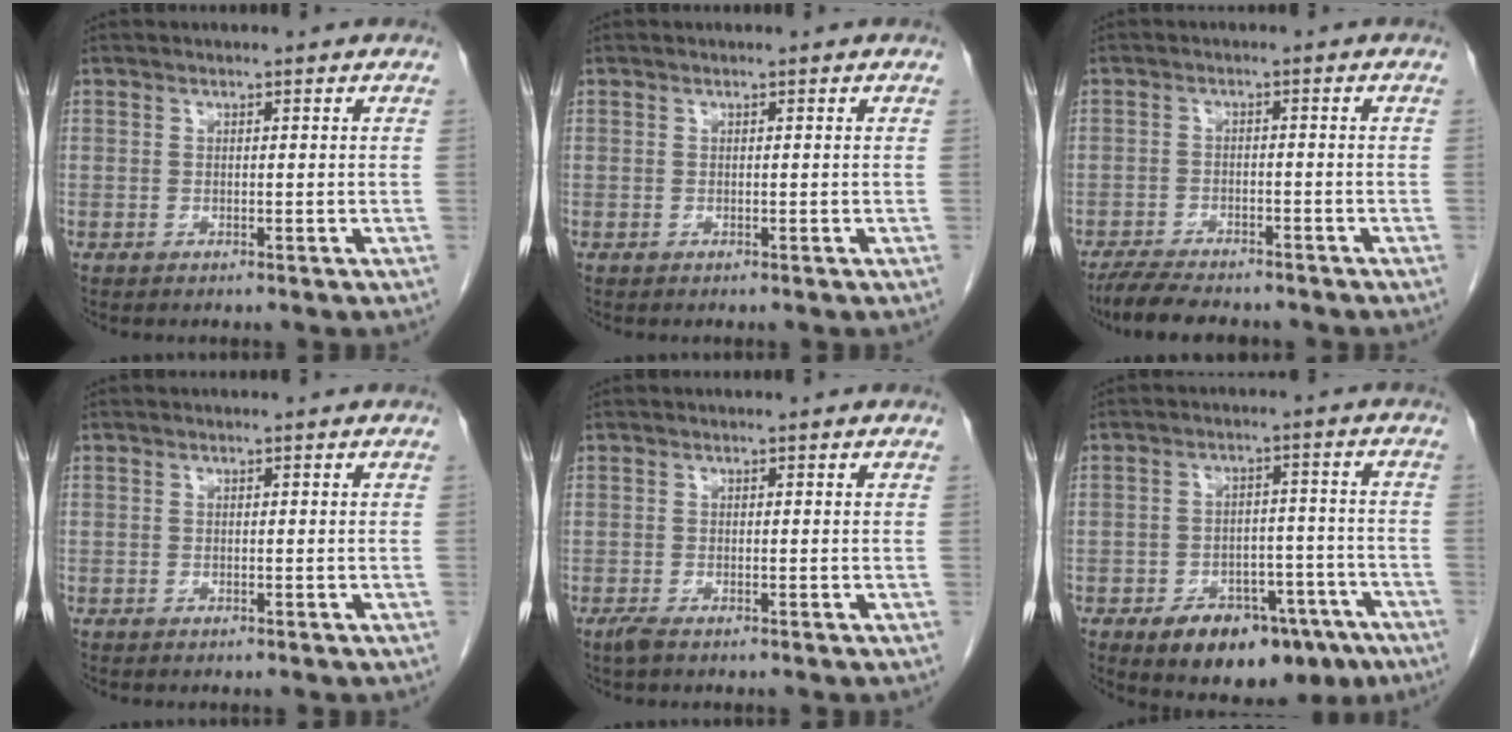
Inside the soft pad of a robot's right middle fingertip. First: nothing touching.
{"total": 0.0}
{"total": 7.7, "force": [-6.8, 1.7, 3.3], "torque": [-0.059, -0.018, -0.110]}
{"total": 0.0}
{"total": 1.4, "force": [-1.0, 0.3, 0.9], "torque": [-0.027, -0.005, -0.020]}
{"total": 13.7, "force": [-8.8, 7.0, 7.8], "torque": [-0.086, 0.021, -0.121]}